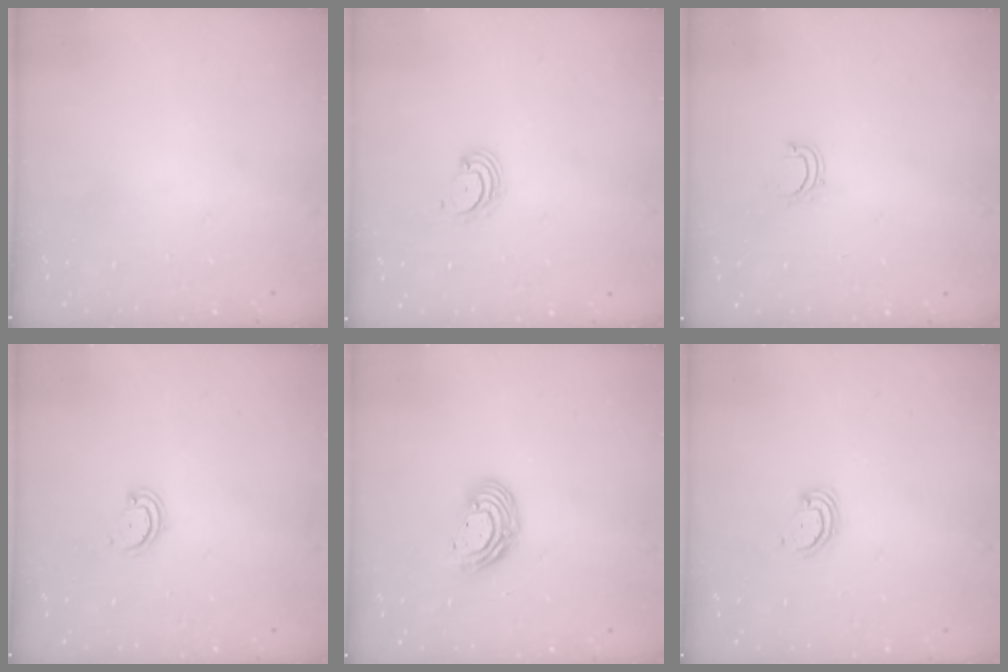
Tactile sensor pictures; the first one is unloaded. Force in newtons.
{"total": 3.2, "press": 3.1, "slide": 0.4}
{"total": 4.3, "press": 4.2, "slide": 0.6}
{"total": 2.6, "press": 2.6, "slide": 0.3}
{"total": 9.2, "press": 9.2, "slide": 0.6}
{"total": 2.9, "press": 2.9, "slide": 0.2}